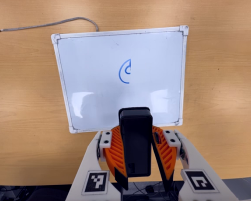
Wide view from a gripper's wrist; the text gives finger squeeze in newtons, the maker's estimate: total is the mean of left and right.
{"total": 10.7, "left": 10.2, "right": 11.1}